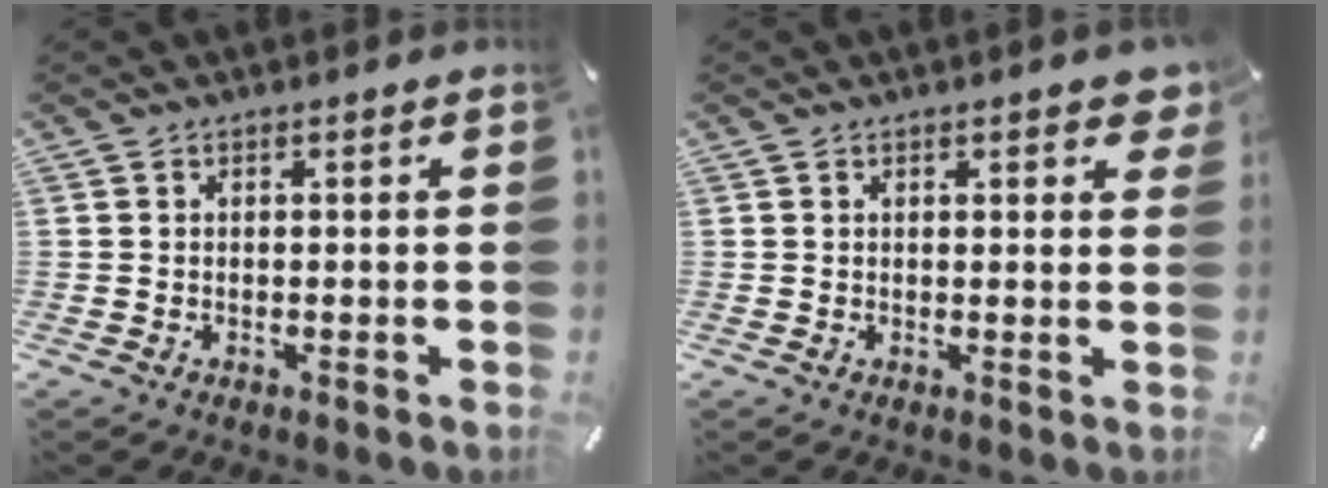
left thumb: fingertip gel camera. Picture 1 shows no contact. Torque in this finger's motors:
{"motor_torque": [0.53, 0.32, 0.28, -0.10, 0.10]}